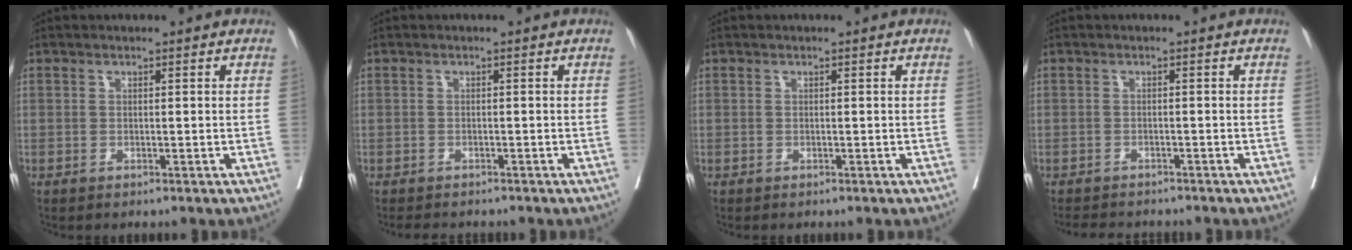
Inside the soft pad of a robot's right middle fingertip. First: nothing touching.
{"total": 3.9, "force": [-3.4, 1.3, 1.3], "torque": [-0.024, -0.008, -0.047]}
{"total": 0.0}
{"total": 5.7, "force": [-5.3, 1.6, 1.5], "torque": [-0.023, -0.008, -0.075]}